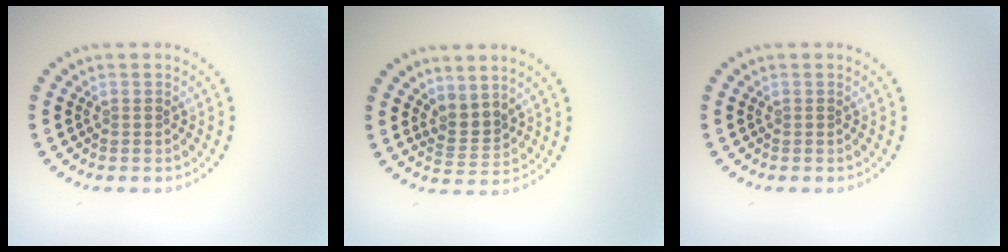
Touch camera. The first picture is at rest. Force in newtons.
{"total": 2.1, "press": 1.4, "slide": 1.6}
{"total": 0.0}